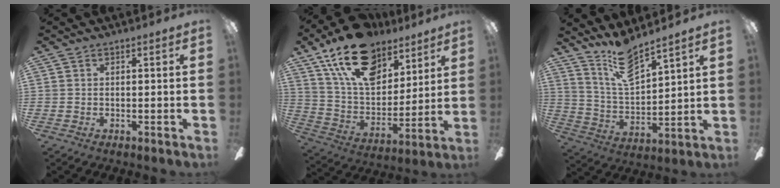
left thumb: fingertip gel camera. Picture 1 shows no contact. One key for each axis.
{"total": 21.3, "fx": 13.7, "fy": 11.9, "fz": 11.2, "tx": -0.194, "ty": -0.069, "tz": 0.247}
{"total": 12.7, "fx": 10.1, "fy": 3.8, "fz": 6.7, "tx": -0.136, "ty": -0.052, "tz": 0.184}